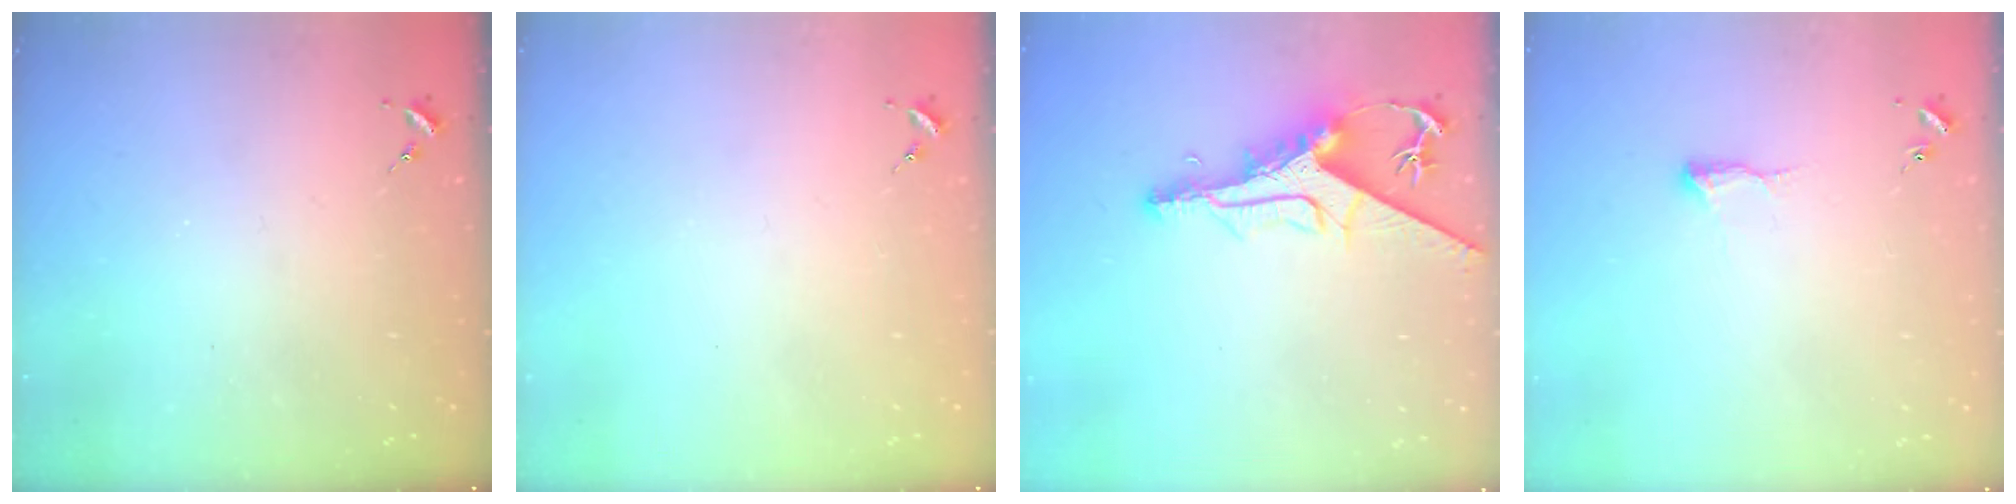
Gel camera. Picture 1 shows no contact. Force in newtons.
{"total": 0.0}
{"total": 11.0, "press": 10.9, "slide": 1.1}
{"total": 6.0, "press": 5.9, "slide": 0.8}